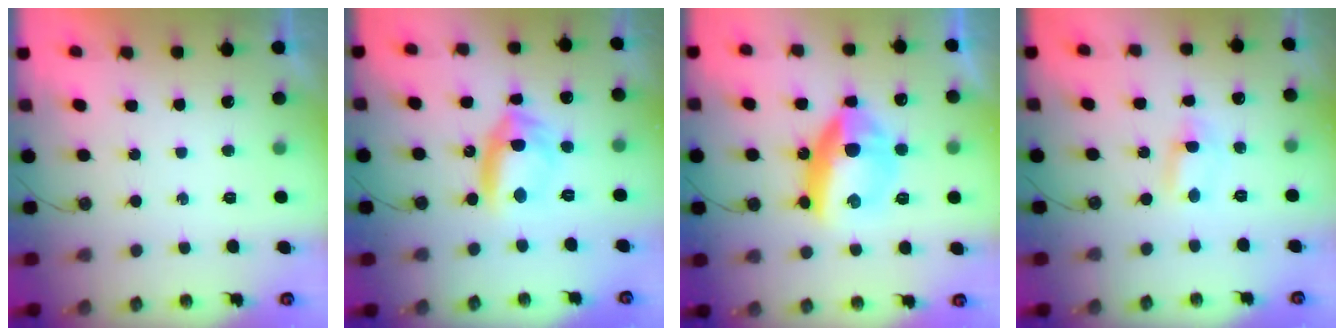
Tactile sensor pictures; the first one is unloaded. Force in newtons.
{"total": 11.4, "press": 11.4, "slide": 1.3}
{"total": 15.1, "press": 15.1, "slide": 0.3}
{"total": 1.6, "press": 1.1, "slide": 1.1}